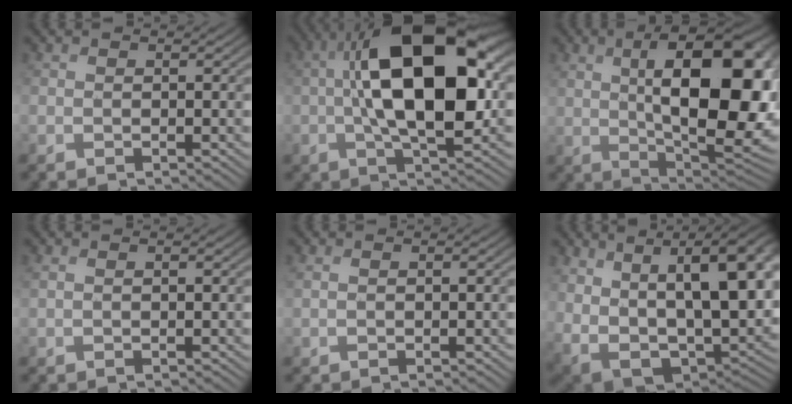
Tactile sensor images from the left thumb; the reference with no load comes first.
{"total": 16.7, "force": [1.0, 7.8, 14.7], "torque": [-0.256, 0.016, 0.008]}
{"total": 18.7, "force": [2.9, 8.9, 16.2], "torque": [-0.224, 0.007, 0.043]}
{"total": 1.4, "force": [0.4, 0.5, 1.2], "torque": [-0.029, 0.001, 0.012]}
{"total": 1.7, "force": [0.3, 0.6, 1.5], "torque": [-0.032, -0.001, 0.010]}
{"total": 20.0, "force": [5.5, 11.4, 15.5], "torque": [-0.261, 0.004, 0.122]}